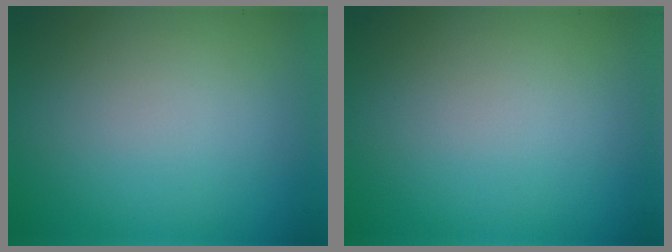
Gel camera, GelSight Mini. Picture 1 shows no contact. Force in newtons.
{"total": 0.0}